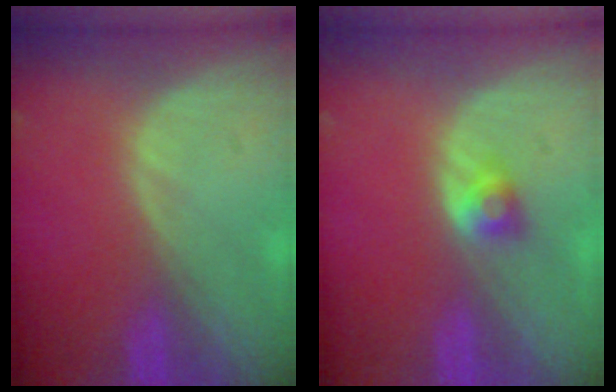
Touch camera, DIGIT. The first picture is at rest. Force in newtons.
{"total": 2.7, "press": 2.4, "slide": 1.1}